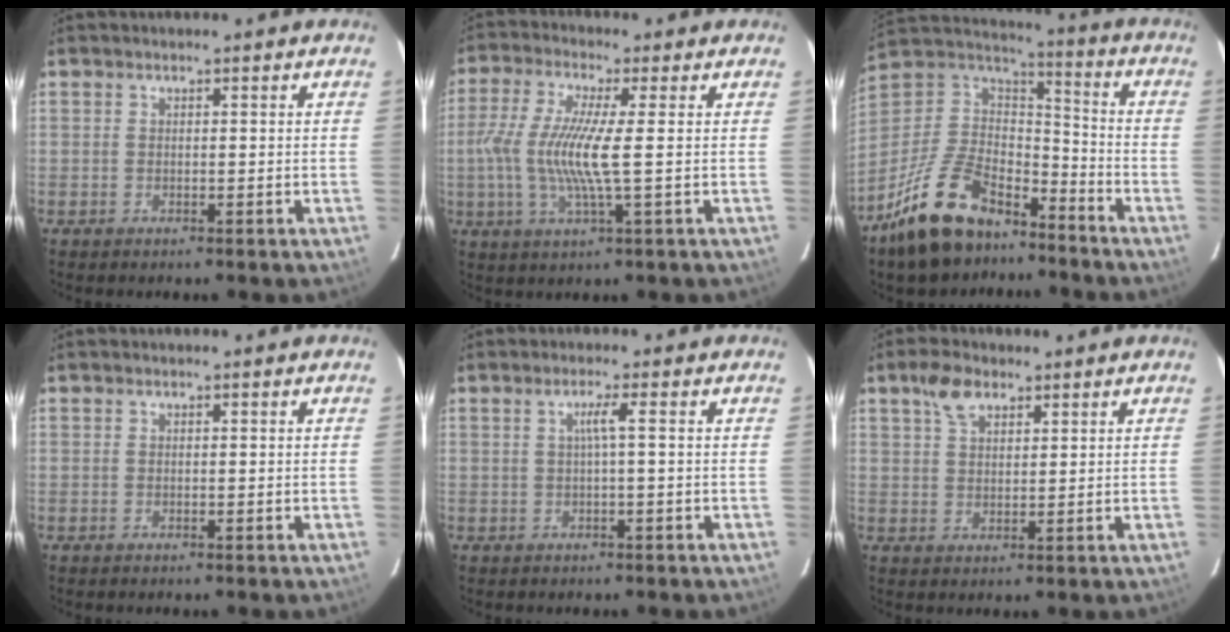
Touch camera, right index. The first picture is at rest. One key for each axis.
{"total": 10.2, "fx": -0.9, "fy": 0.3, "fz": 10.1, "tx": -0.207, "ty": -0.006, "tz": -0.017}
{"total": 20.5, "fx": -14.4, "fy": 9.9, "fz": 10.6, "tx": -0.234, "ty": 0.005, "tz": -0.243}
{"total": 0.0}
{"total": 2.0, "fx": -0.1, "fy": -0.7, "fz": 1.9, "tx": -0.036, "ty": 0.000, "tz": 0.000}
{"total": 5.1, "fx": 3.0, "fy": 2.8, "fz": 3.0, "tx": -0.054, "ty": 0.015, "tz": 0.057}